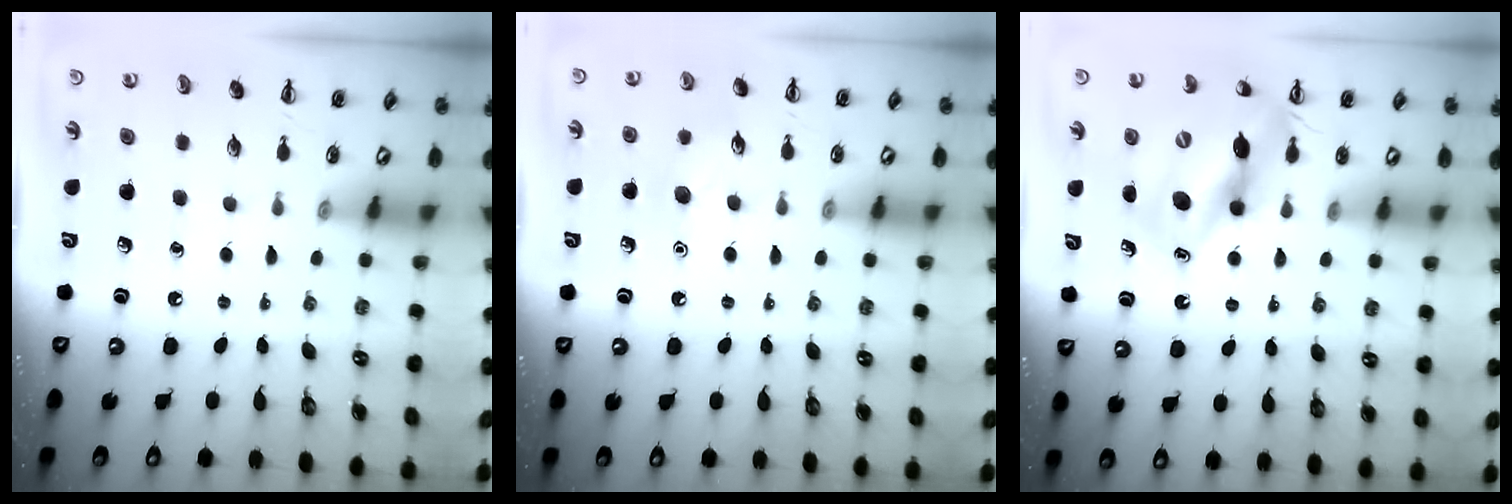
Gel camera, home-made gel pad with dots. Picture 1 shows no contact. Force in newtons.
{"total": 7.8, "press": 7.6, "slide": 1.7}
{"total": 13.1, "press": 12.5, "slide": 4.0}